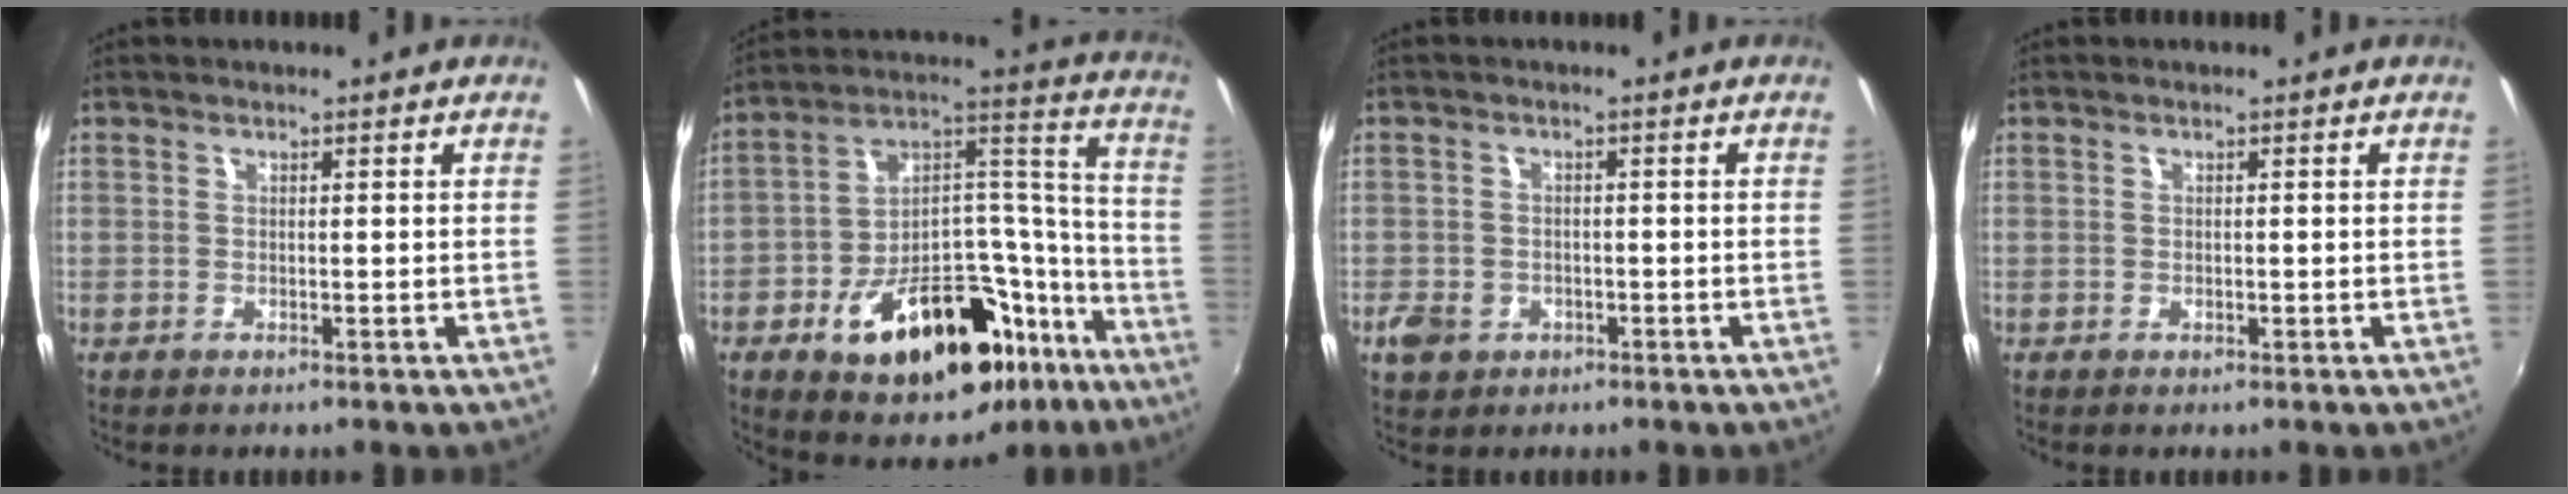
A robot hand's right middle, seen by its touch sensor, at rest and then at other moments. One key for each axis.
{"total": 27.4, "fx": -16.0, "fy": 14.5, "fz": 16.8, "tx": -0.248, "ty": 0.066, "tz": -0.214}
{"total": 4.5, "fx": -2.1, "fy": 3.5, "fz": 1.8, "tx": -0.049, "ty": -0.002, "tz": -0.032}
{"total": 0.0}